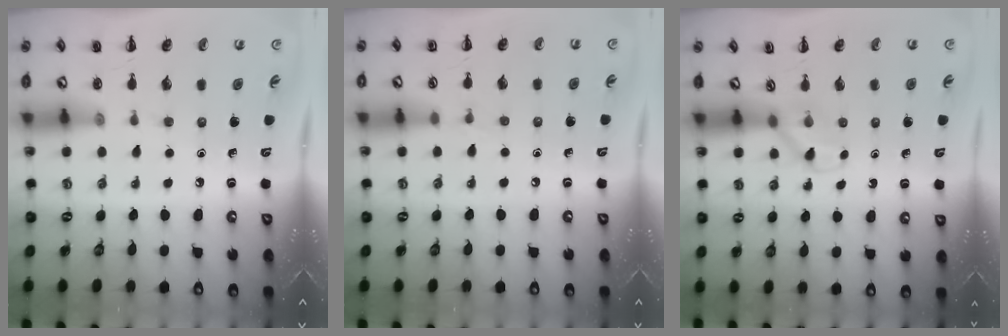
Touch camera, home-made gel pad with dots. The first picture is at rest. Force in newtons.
{"total": 3.3, "press": 3.1, "slide": 1.2}
{"total": 3.0, "press": 2.8, "slide": 1.1}